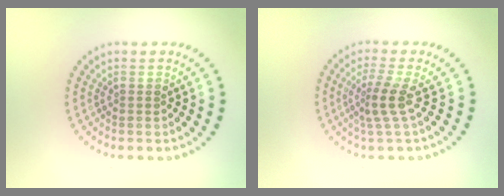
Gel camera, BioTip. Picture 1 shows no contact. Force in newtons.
{"total": 2.6, "press": 1.8, "slide": 1.9}